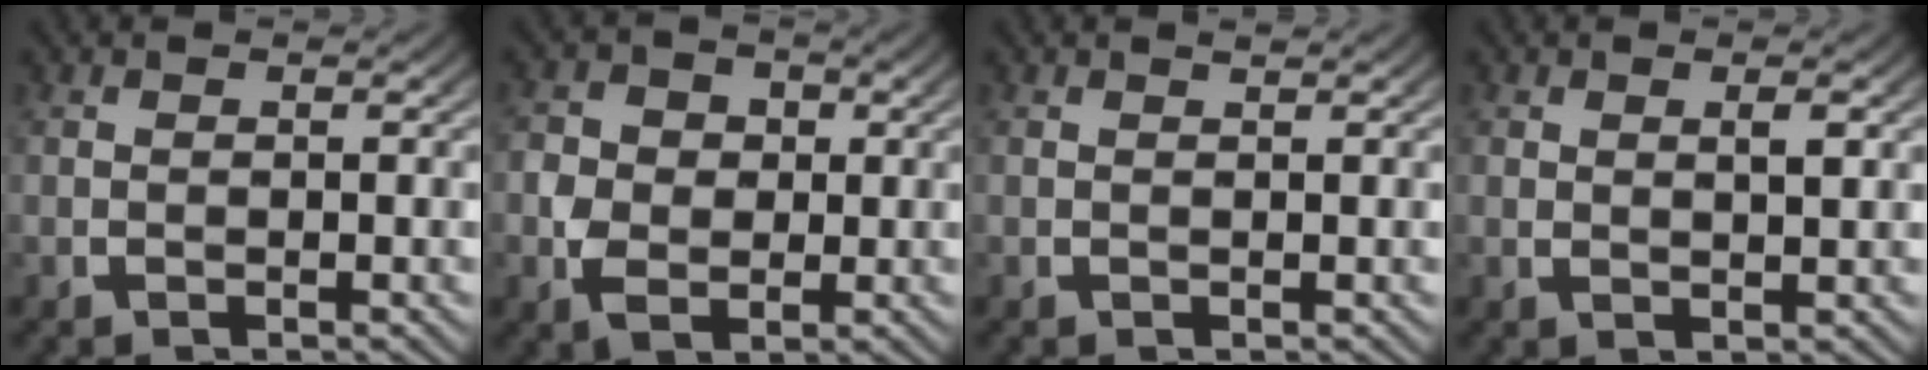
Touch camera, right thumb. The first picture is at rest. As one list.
[{"total": 4.4, "force": [-0.5, 3.6, 2.5], "torque": [-0.049, -0.015, -0.004]}, {"total": 0.5, "force": [0.5, -0.1, 0.1], "torque": [0.000, 0.000, 0.008]}, {"total": 1.3, "force": [0.6, 0.4, 1.1], "torque": [-0.017, -0.004, 0.015]}]